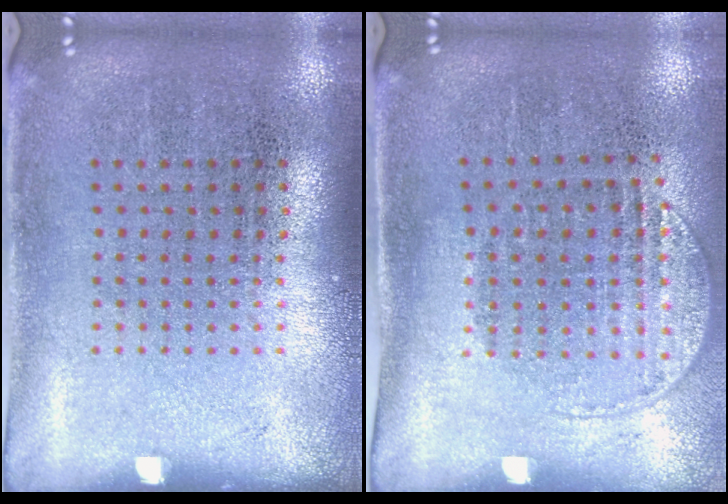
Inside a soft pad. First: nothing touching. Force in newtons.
{"total": 1.3, "press": 1.1, "slide": 0.7}